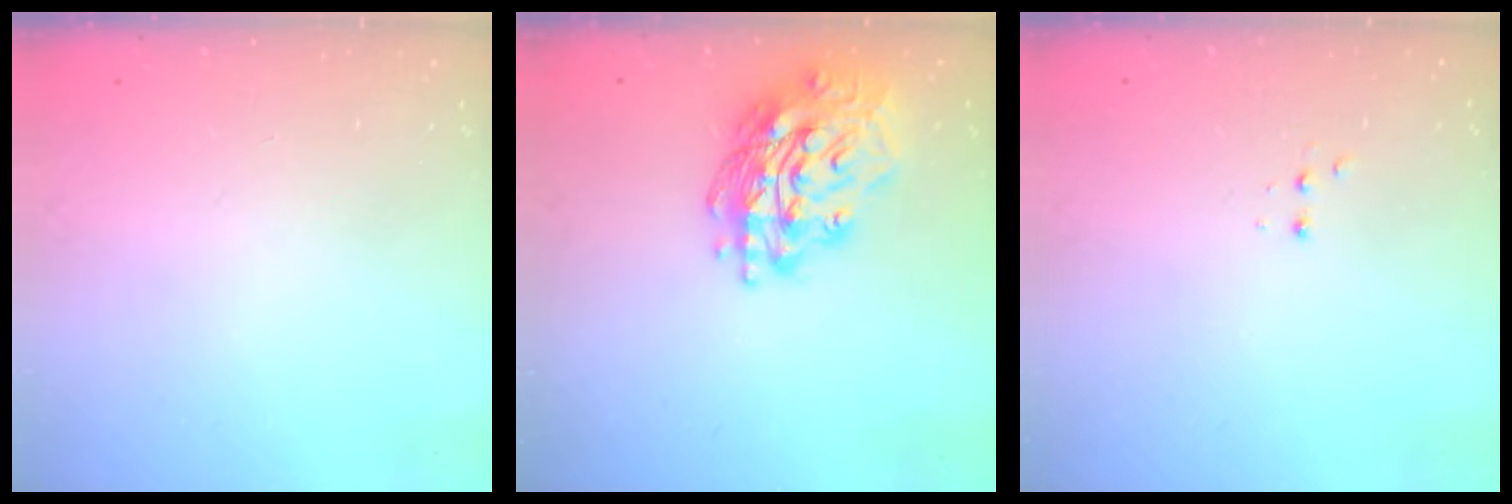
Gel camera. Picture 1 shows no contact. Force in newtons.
{"total": 18.0, "press": 17.9, "slide": 1.8}
{"total": 2.4, "press": 2.2, "slide": 0.9}